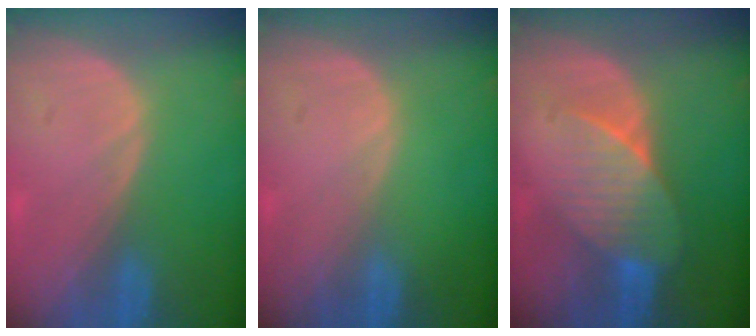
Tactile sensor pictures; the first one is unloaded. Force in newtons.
{"total": 0.0}
{"total": 7.3, "press": 6.9, "slide": 2.5}